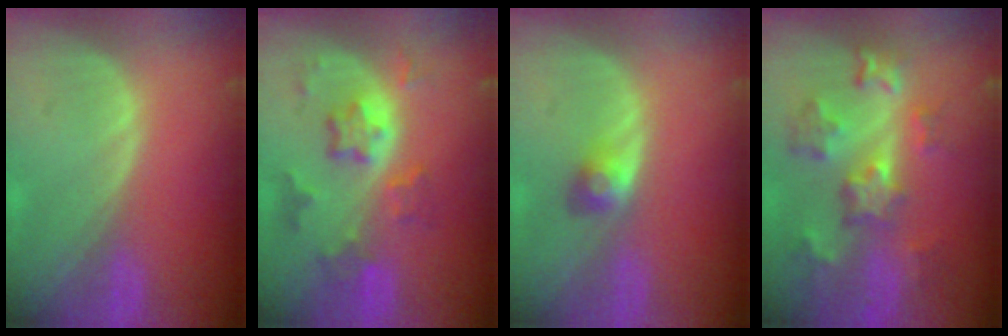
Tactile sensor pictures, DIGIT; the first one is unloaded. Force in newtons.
{"total": 7.2, "press": 6.5, "slide": 3.2}
{"total": 2.8, "press": 2.5, "slide": 1.2}
{"total": 8.8, "press": 7.8, "slide": 4.0}